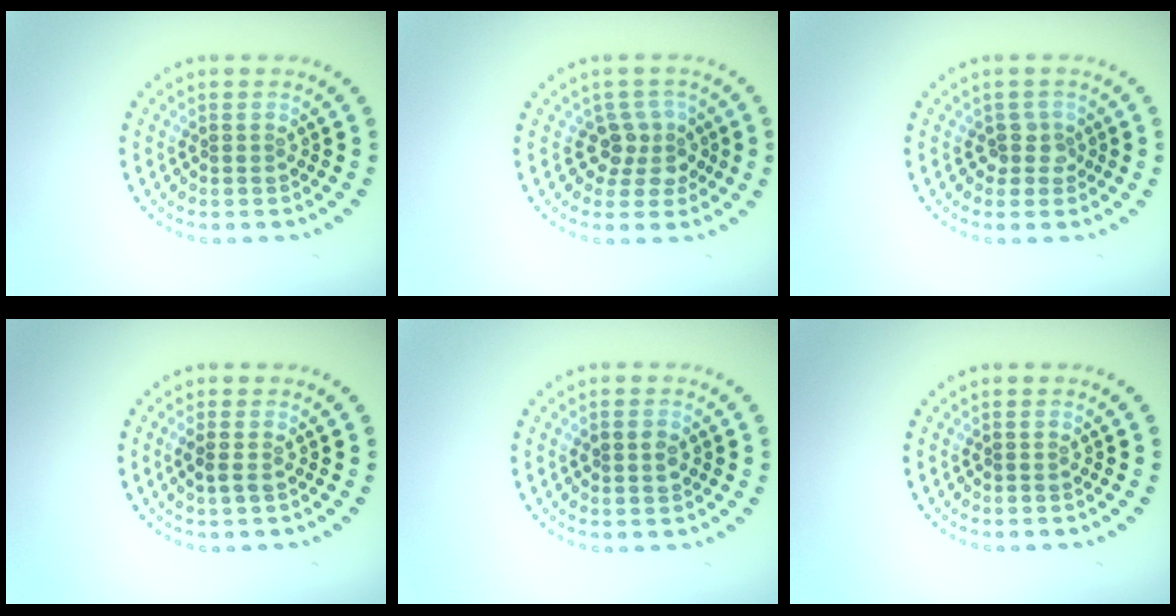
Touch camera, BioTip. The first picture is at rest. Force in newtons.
{"total": 2.8, "press": 2.2, "slide": 1.7}
{"total": 1.7, "press": 1.2, "slide": 1.2}
{"total": 1.1, "press": 1.0, "slide": 0.4}
{"total": 1.4, "press": 1.4, "slide": 0.3}
{"total": 0.0}